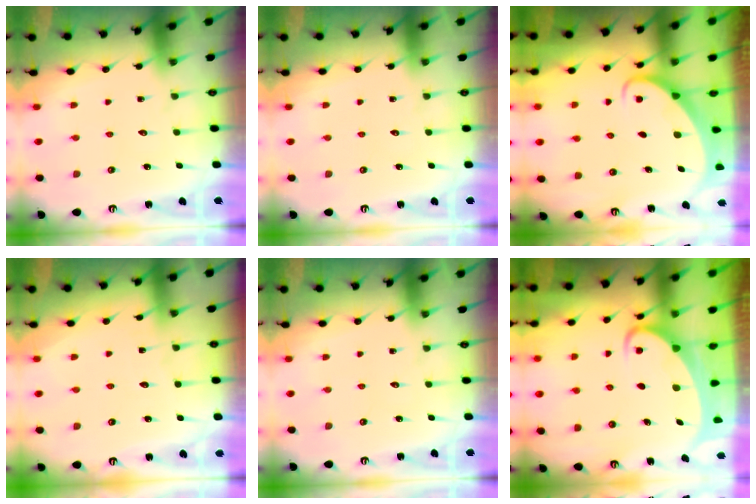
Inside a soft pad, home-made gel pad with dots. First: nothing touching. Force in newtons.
{"total": 0.0}
{"total": 2.3, "press": 2.3, "slide": 0.2}
{"total": 1.6, "press": 1.6, "slide": 0.2}
{"total": 0.0}
{"total": 3.7, "press": 3.7, "slide": 0.4}